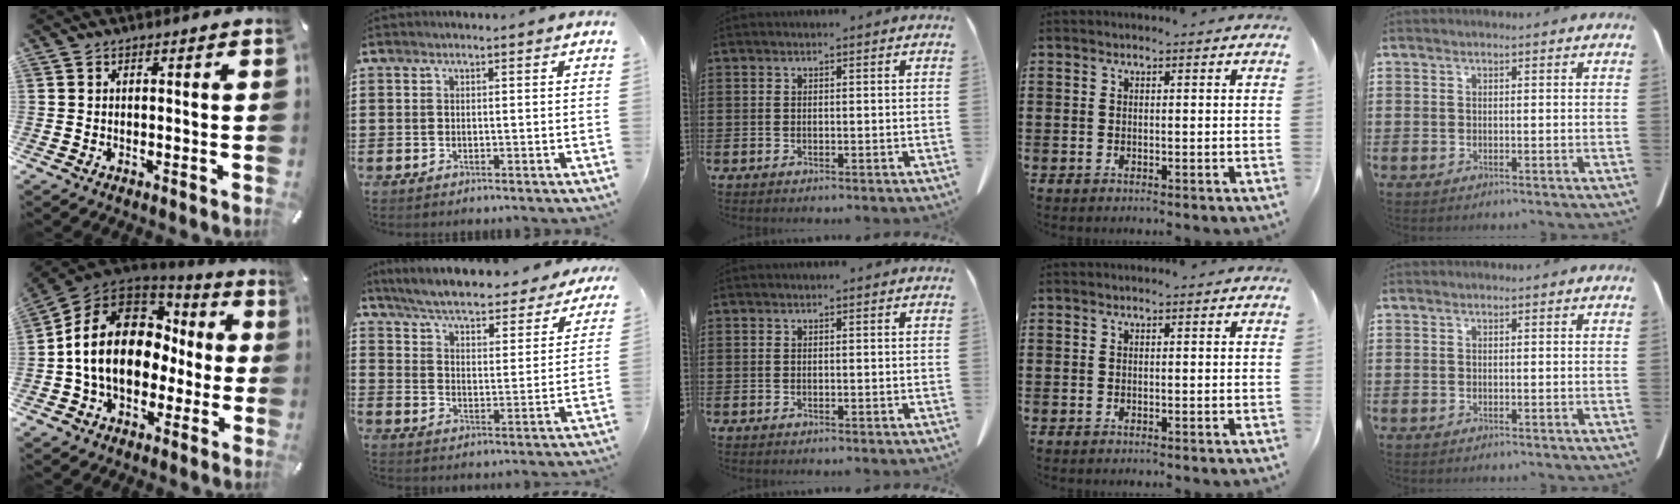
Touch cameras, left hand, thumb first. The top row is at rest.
{"thumb": {"total": 16.8, "force": [-0.4, 13.3, 10.4], "torque": [-0.209, 0.016, 0.000]}, "index": {"total": 5.9, "force": [5.6, 0.0, 1.8], "torque": [-0.061, -0.040, 0.093]}}